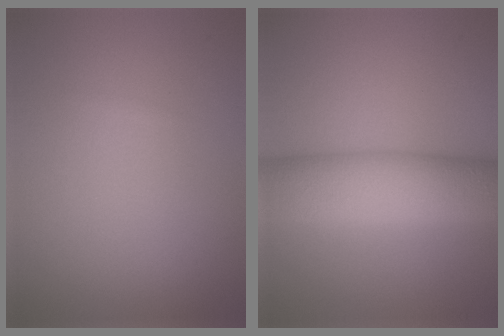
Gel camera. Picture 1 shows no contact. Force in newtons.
{"total": 9.0, "press": 9.0, "slide": 0.2}